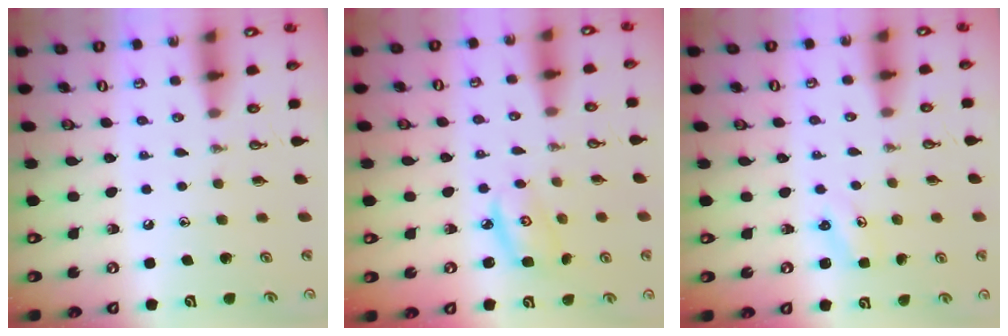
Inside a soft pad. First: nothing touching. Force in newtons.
{"total": 4.6, "press": 4.6, "slide": 0.2}
{"total": 2.5, "press": 2.5, "slide": 0.3}